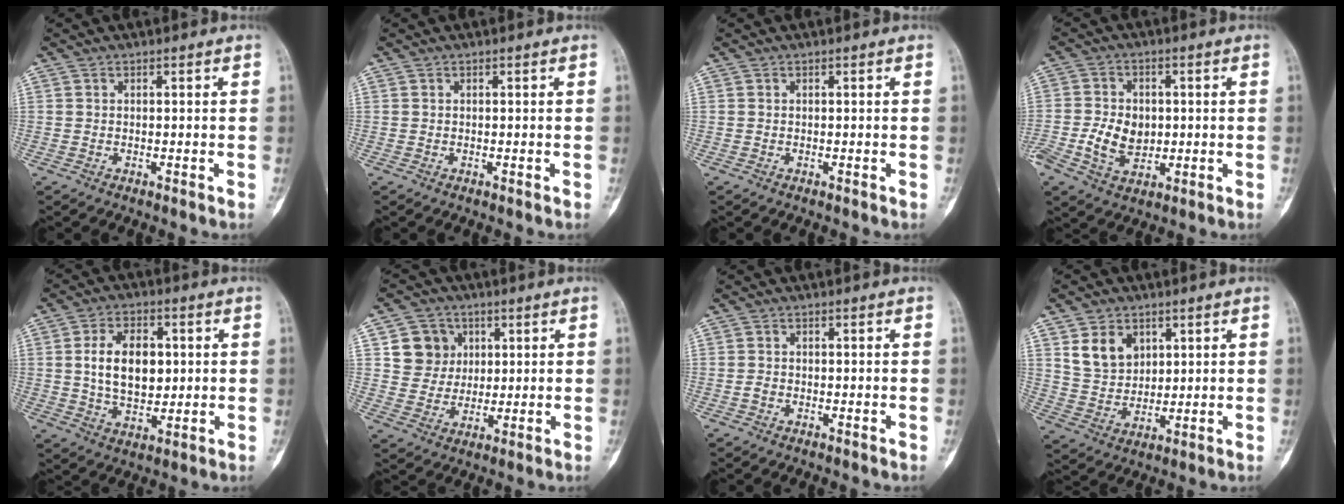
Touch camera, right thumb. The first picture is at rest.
{"total": 0.0}
{"total": 0.0}
{"total": 8.3, "force": [-0.9, 6.1, 5.6], "torque": [-0.091, 0.005, -0.011]}
{"total": 11.3, "force": [1.5, 7.1, 8.6], "torque": [-0.124, -0.004, 0.029]}
{"total": 8.2, "force": [2.5, 7.5, 2.0], "torque": [0.002, -0.004, 0.046]}
{"total": 0.9, "force": [-0.4, 0.6, 0.5], "torque": [-0.008, 0.002, -0.009]}
{"total": 8.3, "force": [3.6, 6.2, 4.2], "torque": [-0.053, -0.021, 0.077]}